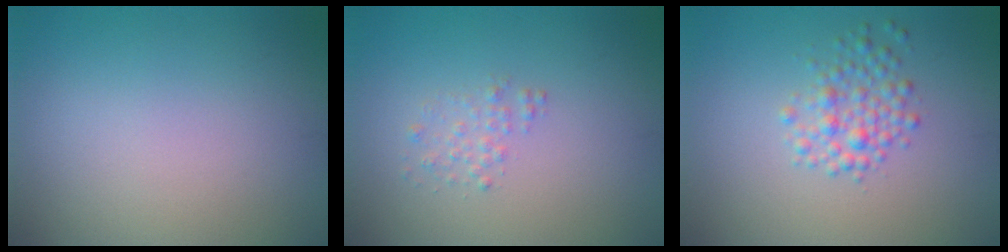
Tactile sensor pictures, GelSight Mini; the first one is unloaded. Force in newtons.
{"total": 1.2, "press": 1.2, "slide": 0.0}
{"total": 2.6, "press": 2.6, "slide": 0.0}